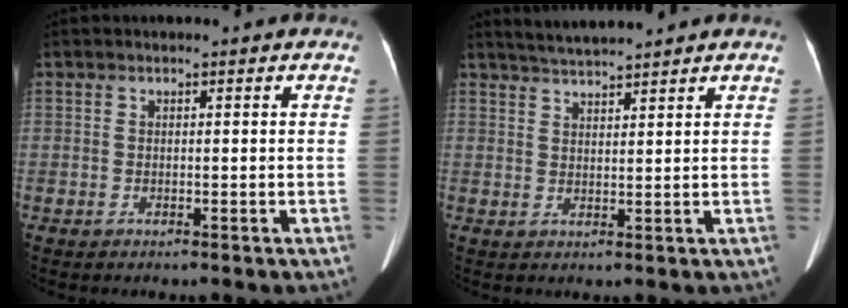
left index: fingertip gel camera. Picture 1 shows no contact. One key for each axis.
{"total": 4.7, "fx": 4.5, "fy": -0.6, "fz": 1.3, "tx": -0.028, "ty": 0.020, "tz": 0.083}